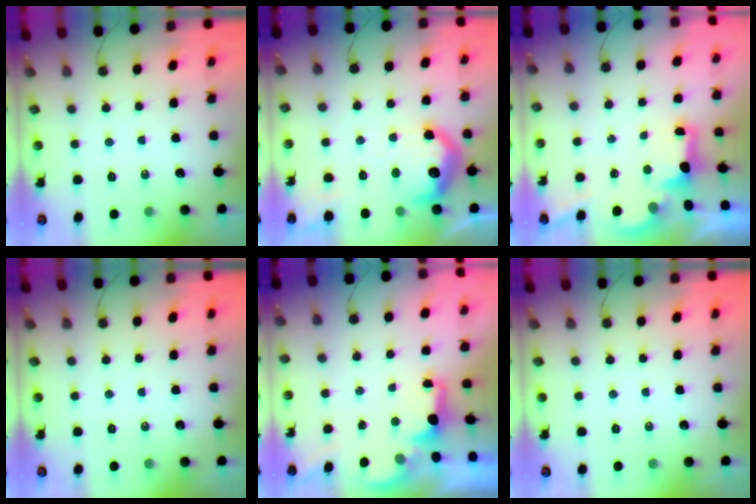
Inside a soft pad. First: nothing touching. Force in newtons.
{"total": 13.2, "press": 13.2, "slide": 0.7}
{"total": 2.5, "press": 2.4, "slide": 0.9}
{"total": 0.0}
{"total": 1.6, "press": 1.4, "slide": 0.7}
{"total": 0.0}